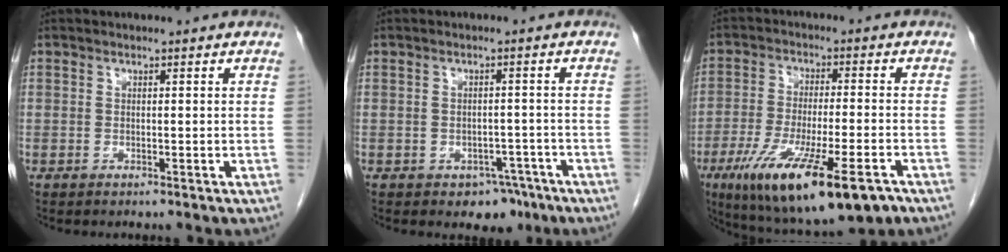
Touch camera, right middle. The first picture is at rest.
{"total": 4.2, "force": [-2.7, 2.7, 1.8], "torque": [-0.014, 0.007, -0.028]}
{"total": 18.1, "force": [-10.2, 3.5, 14.6], "torque": [-0.234, -0.040, -0.162]}